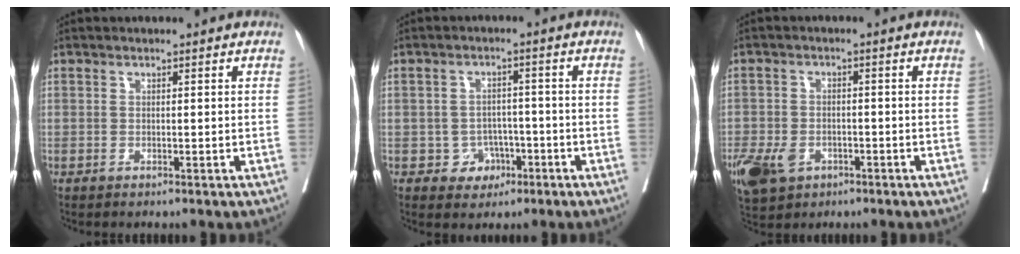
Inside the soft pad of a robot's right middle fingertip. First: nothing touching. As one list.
[{"total": 3.9, "force": [-1.7, 3.4, 1.0], "torque": [0.000, 0.012, -0.017]}, {"total": 9.3, "force": [-4.8, 6.7, 4.4], "torque": [-0.101, -0.001, -0.073]}]